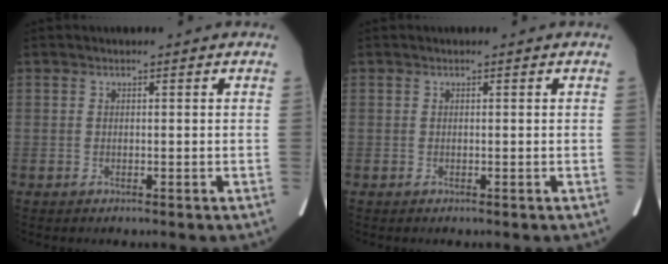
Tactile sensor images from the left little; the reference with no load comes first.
{"total": 0.0}